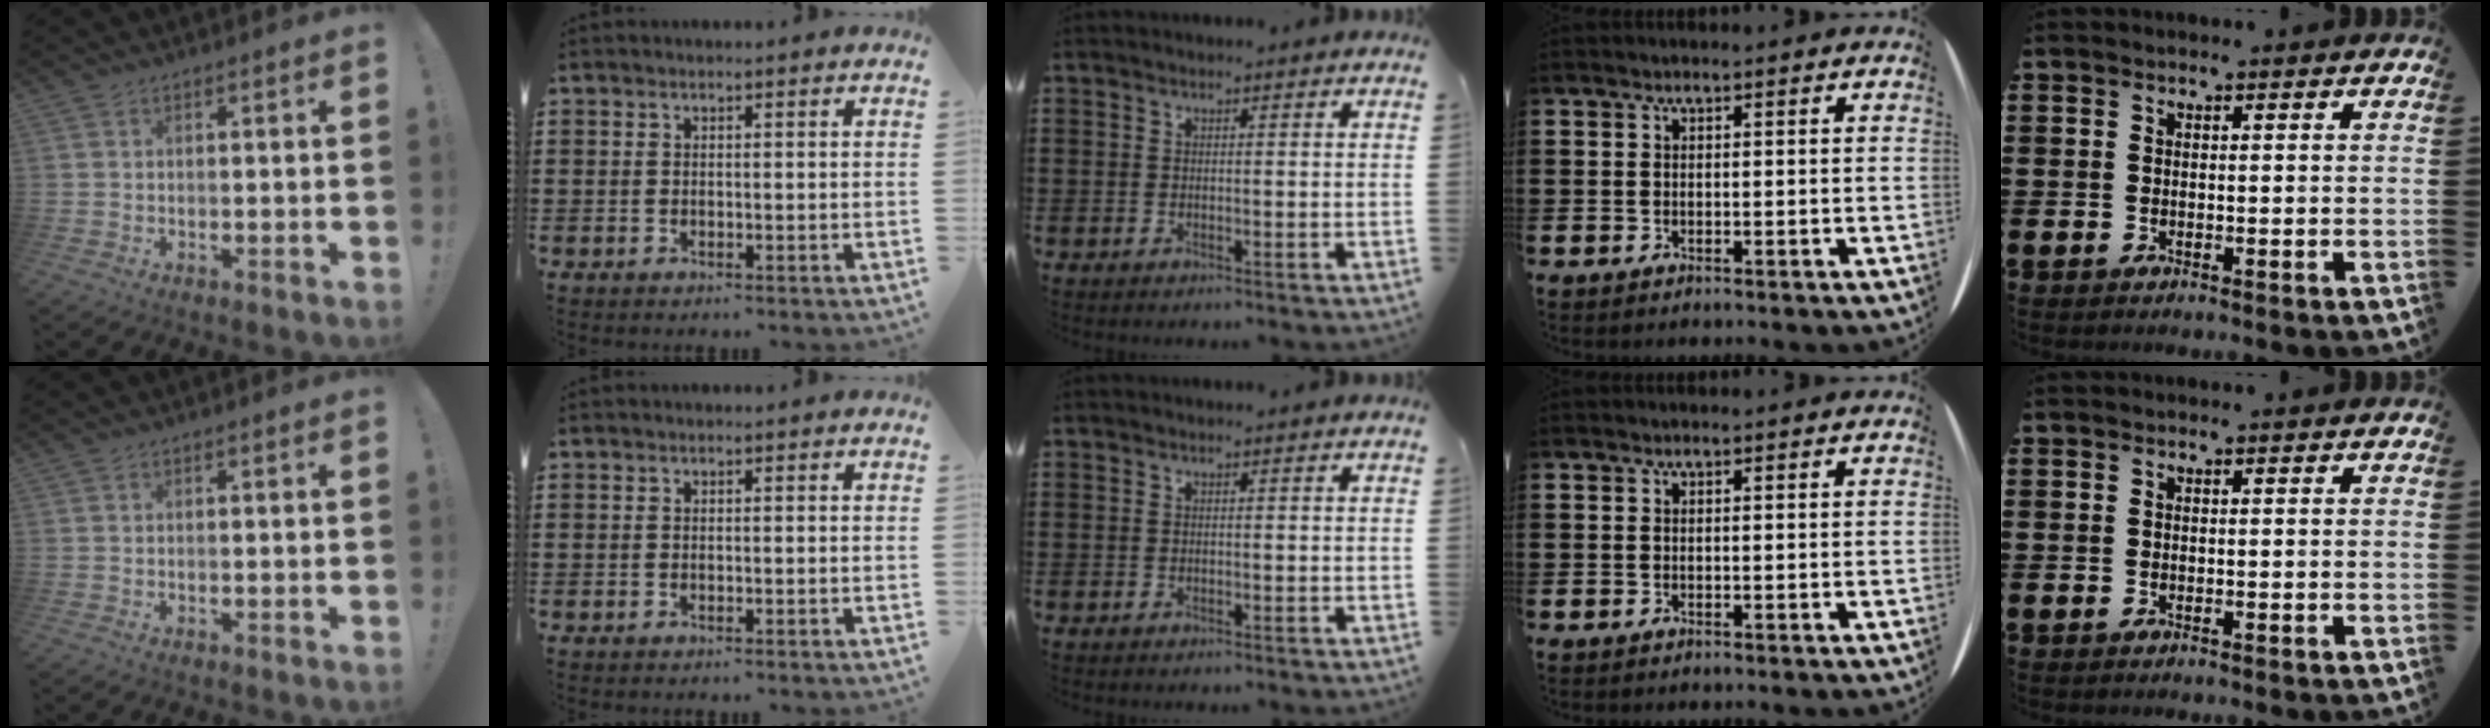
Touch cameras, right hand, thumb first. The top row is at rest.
{}